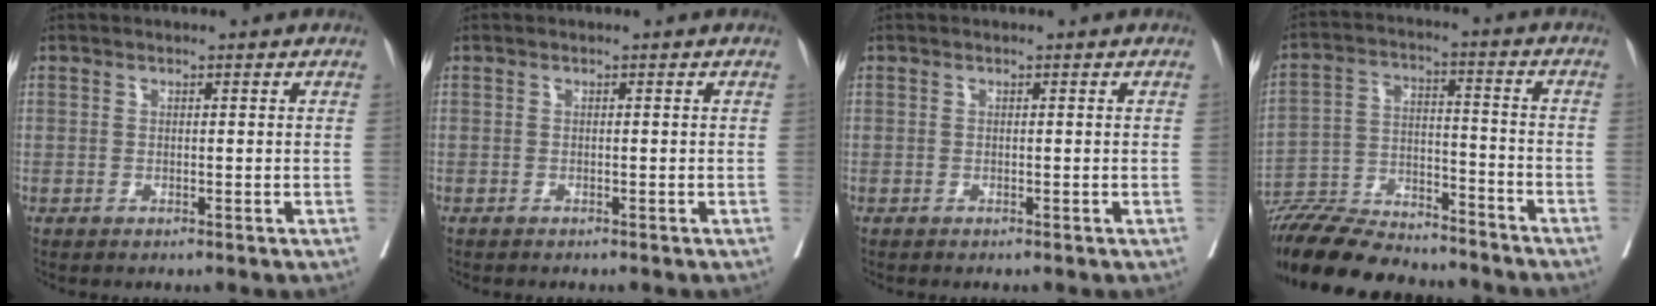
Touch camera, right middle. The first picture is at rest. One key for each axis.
{"total": 1.4, "fx": -1.2, "fy": 0.2, "fz": 0.5, "tx": -0.010, "ty": -0.002, "tz": -0.016}
{"total": 0.0}
{"total": 19.3, "fx": -17.5, "fy": 3.7, "fz": 7.0, "tx": -0.143, "ty": -0.011, "tz": -0.285}